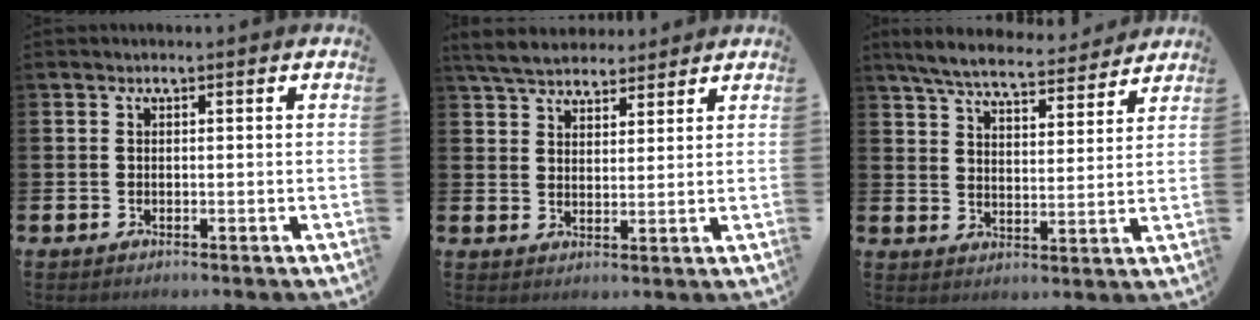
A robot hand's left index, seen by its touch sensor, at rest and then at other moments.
{"total": 5.4, "force": [5.1, 1.5, 1.0], "torque": [-0.043, -0.013, 0.095]}
{"total": 7.0, "force": [6.6, 1.2, 2.0], "torque": [-0.062, -0.037, 0.115]}